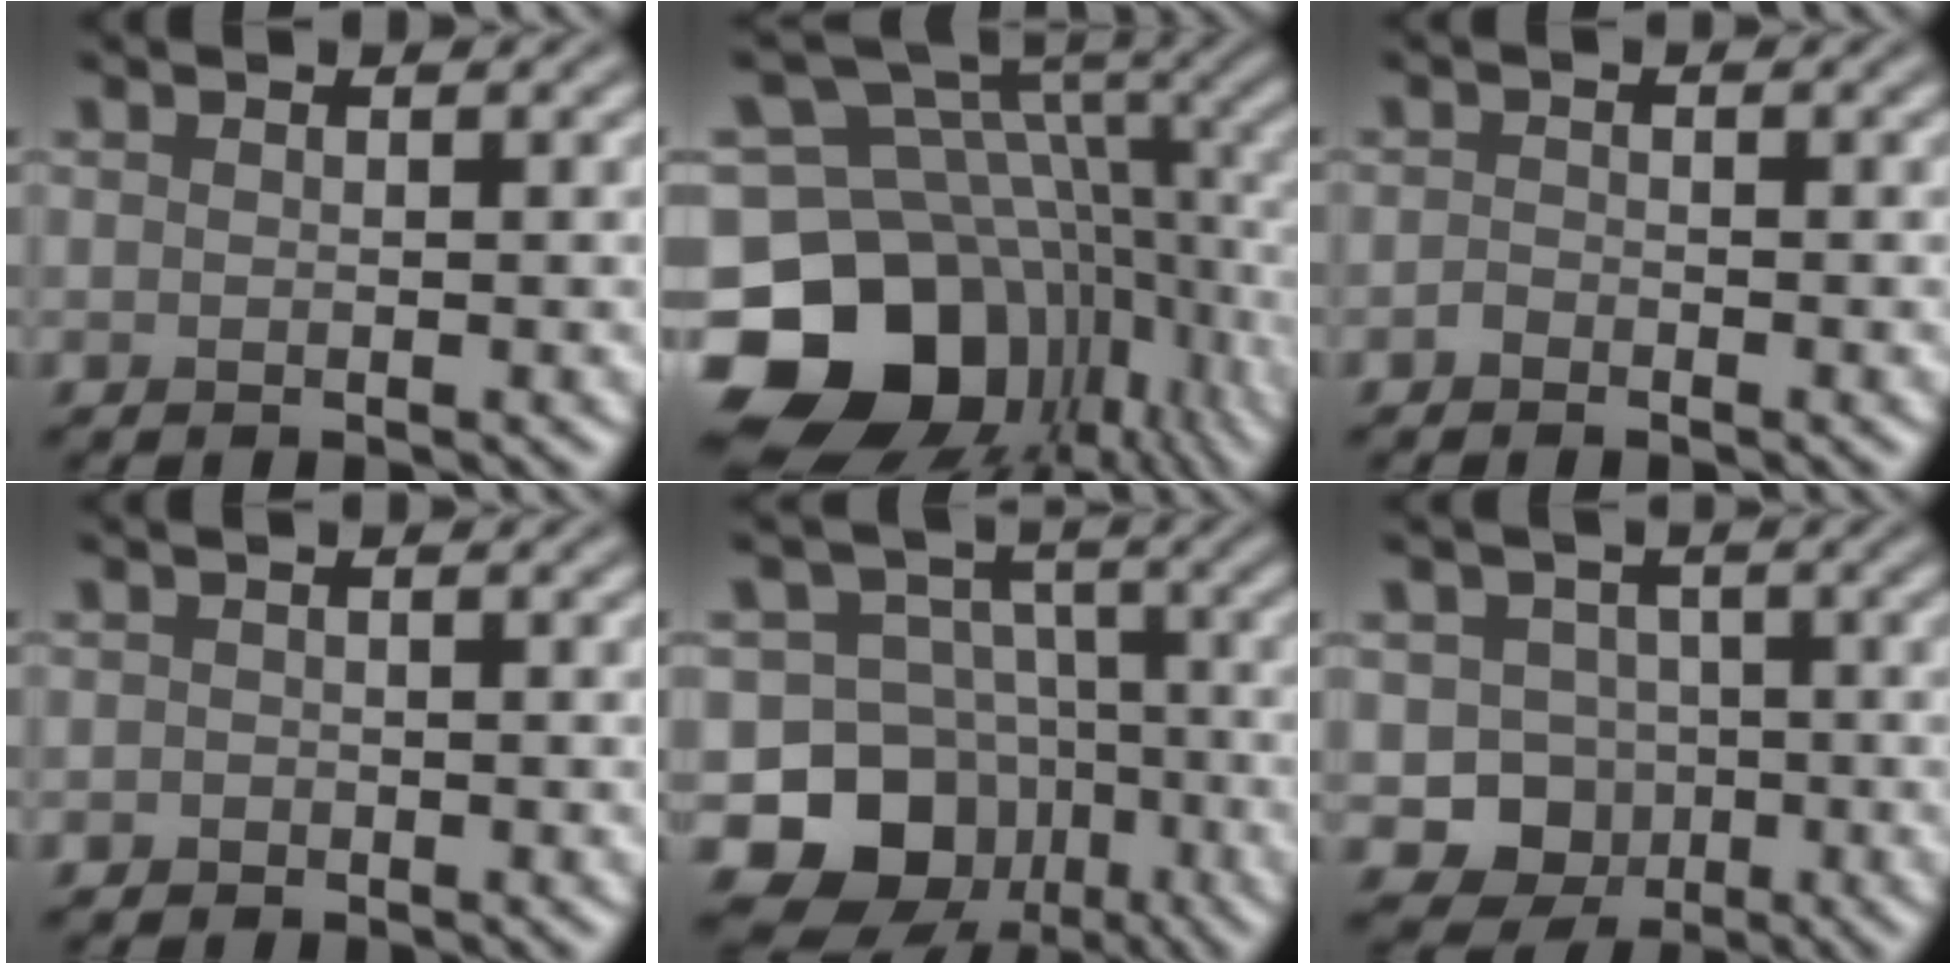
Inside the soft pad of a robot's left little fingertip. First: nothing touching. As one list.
[{"total": 16.3, "force": [-5.6, 12.1, 9.4], "torque": [-0.196, -0.017, -0.083]}, {"total": 0.7, "force": [-0.6, 0.4, 0.2], "torque": [-0.003, -0.001, -0.013]}, {"total": 0.6, "force": [-0.4, 0.5, 0.0], "torque": [0.003, -0.004, -0.007]}, {"total": 11.4, "force": [-5.3, 9.6, 3.3], "torque": [-0.056, 0.002, -0.113]}, {"total": 5.9, "force": [-1.7, 5.5, 1.5], "torque": [0.003, -0.004, -0.048]}]